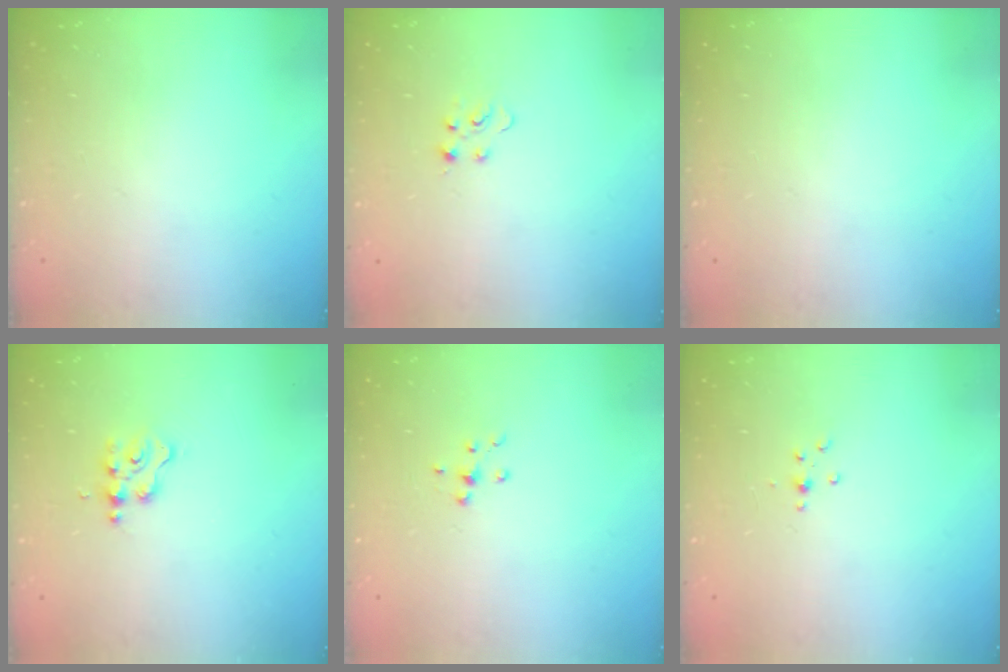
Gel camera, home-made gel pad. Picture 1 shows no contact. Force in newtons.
{"total": 2.9, "press": 2.9, "slide": 0.4}
{"total": 0.0}
{"total": 2.9, "press": 2.9, "slide": 0.4}
{"total": 6.2, "press": 6.2, "slide": 0.7}
{"total": 4.3, "press": 4.0, "slide": 1.7}